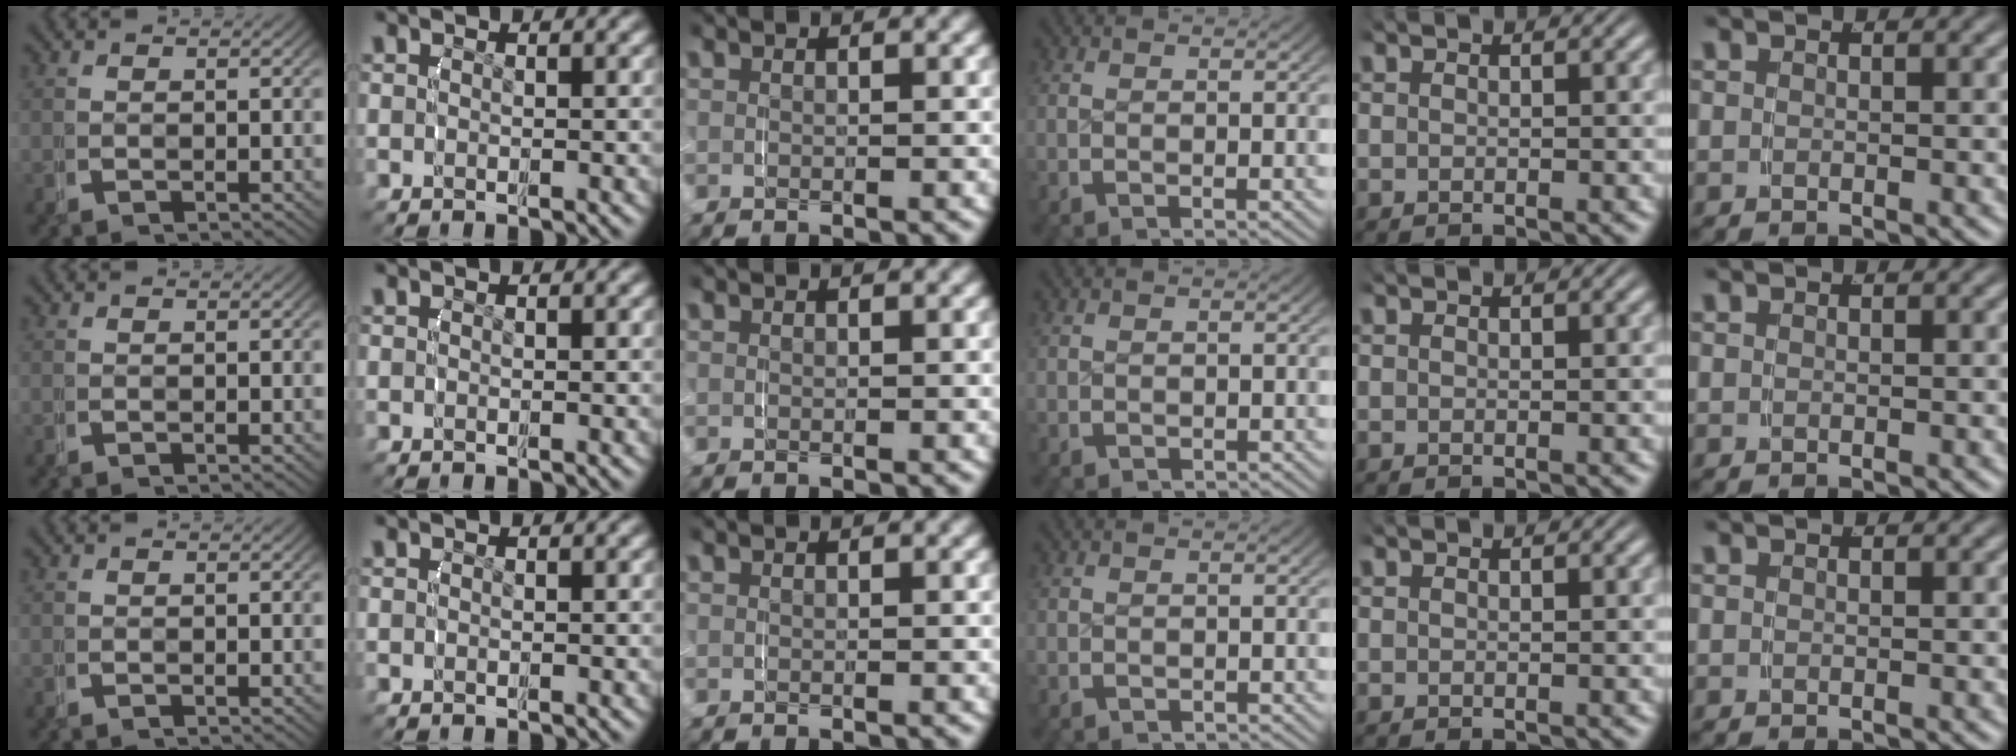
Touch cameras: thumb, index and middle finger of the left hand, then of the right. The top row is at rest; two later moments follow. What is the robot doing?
{"motion": "grasp_and_lifting", "object": "router"}